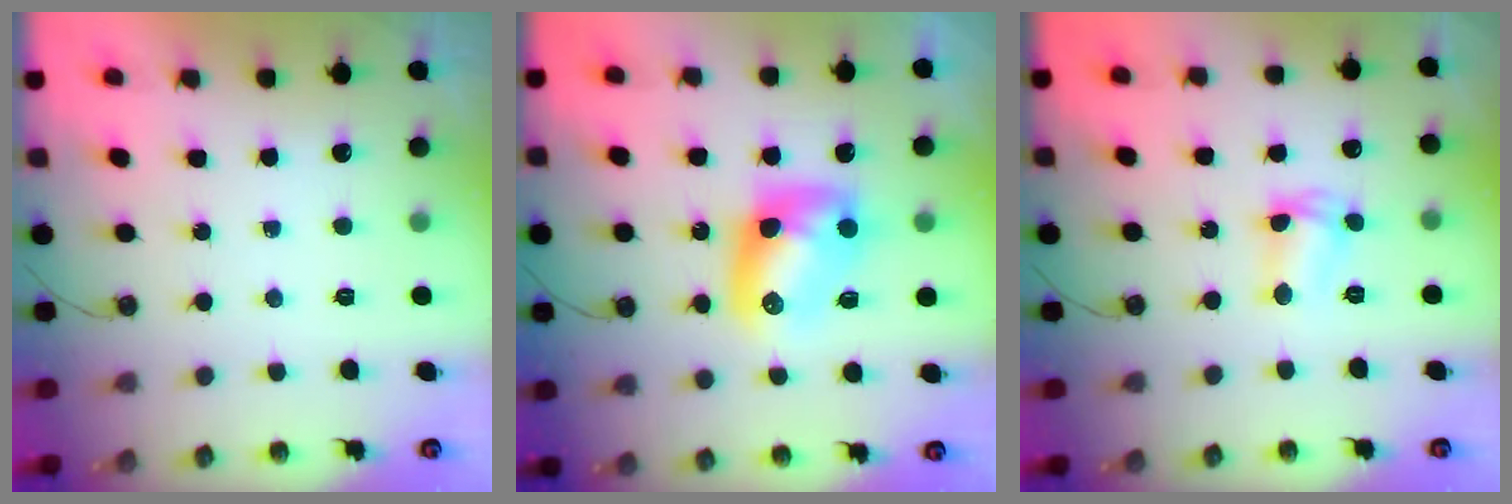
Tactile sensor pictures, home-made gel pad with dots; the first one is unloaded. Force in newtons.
{"total": 10.9, "press": 10.9, "slide": 0.7}
{"total": 5.5, "press": 5.5, "slide": 0.4}